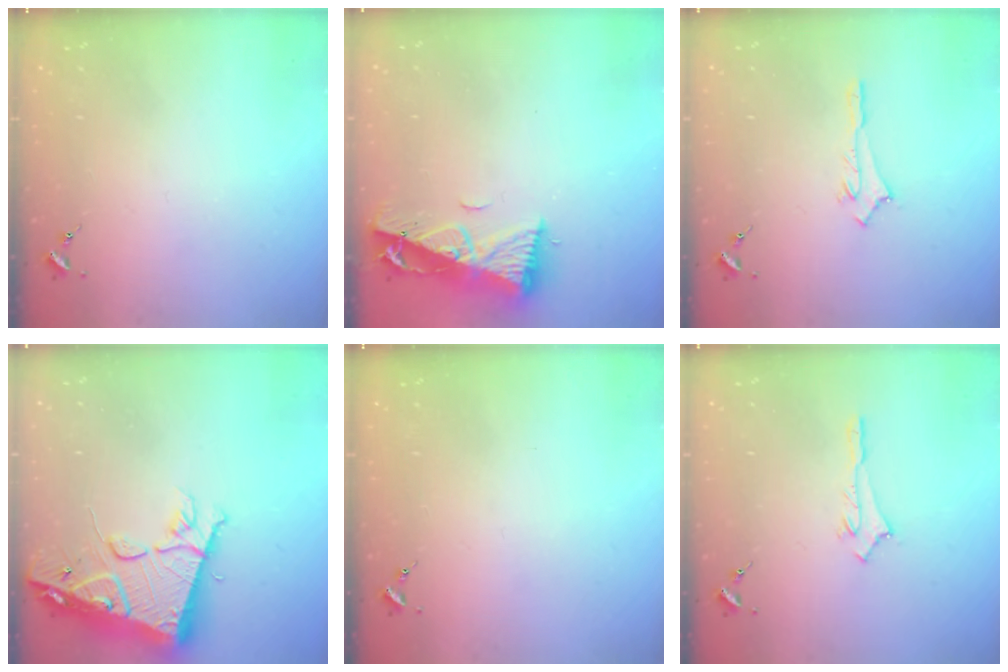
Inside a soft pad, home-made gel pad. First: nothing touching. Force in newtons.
{"total": 9.3, "press": 9.3, "slide": 1.1}
{"total": 3.0, "press": 3.0, "slide": 0.2}
{"total": 17.5, "press": 17.4, "slide": 1.9}
{"total": 0.0}
{"total": 3.0, "press": 3.0, "slide": 0.2}